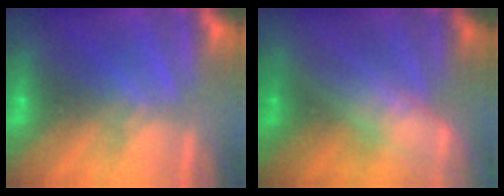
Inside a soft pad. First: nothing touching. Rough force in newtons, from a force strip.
{"total": 2.9}